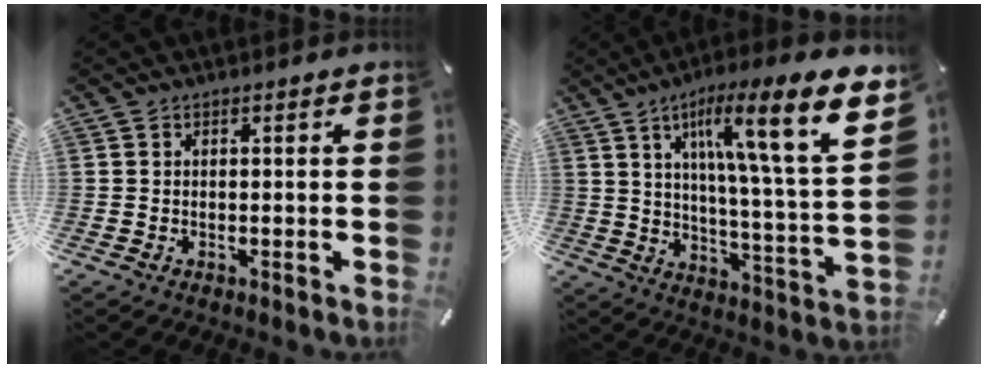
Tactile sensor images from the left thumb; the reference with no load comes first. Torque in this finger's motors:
{"motor_torque": [2.51, 2.50, 1.39, -1.38, 0.52]}